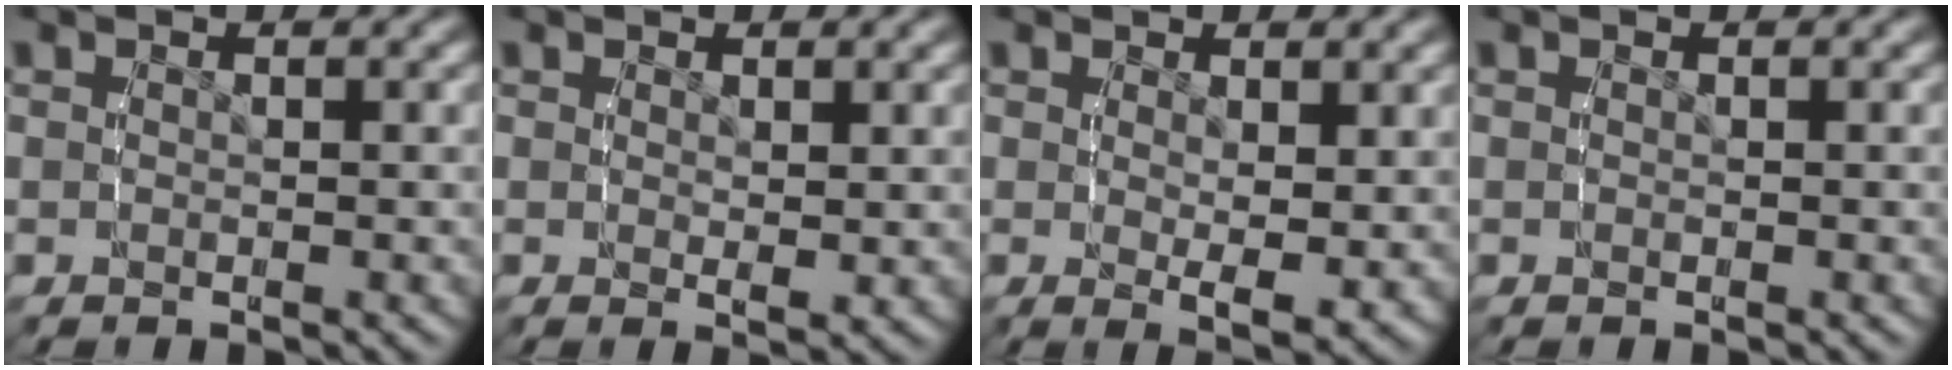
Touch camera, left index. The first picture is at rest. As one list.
[{"total": 1.3, "force": [0.9, -0.2, 0.9], "torque": [-0.004, -0.005, 0.014]}, {"total": 2.8, "force": [0.5, 0.2, 2.8], "torque": [-0.028, -0.013, 0.012]}, {"total": 0.0}]